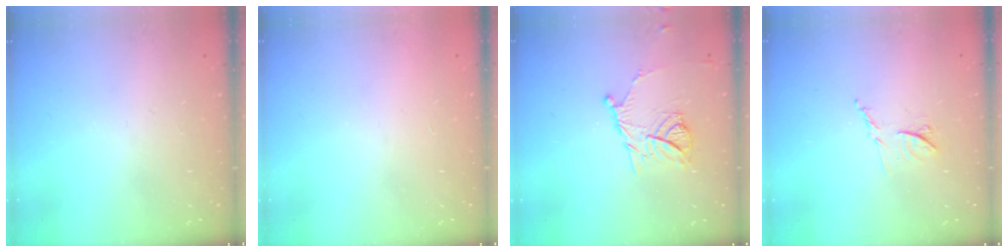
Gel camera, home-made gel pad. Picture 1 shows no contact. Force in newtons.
{"total": 1.5, "press": 1.5, "slide": 0.1}
{"total": 11.4, "press": 11.3, "slide": 0.7}
{"total": 7.7, "press": 7.7, "slide": 0.5}